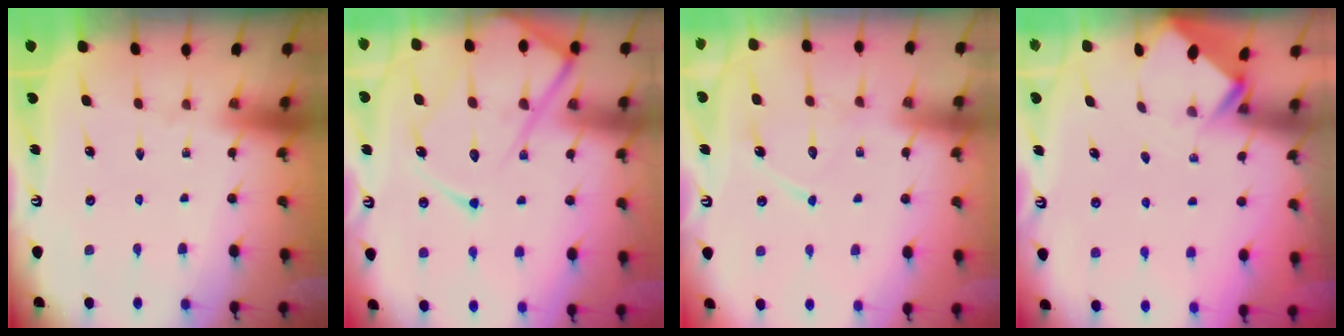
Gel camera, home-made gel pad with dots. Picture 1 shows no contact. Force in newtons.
{"total": 17.6, "press": 17.5, "slide": 1.8}
{"total": 10.8, "press": 10.7, "slide": 0.9}
{"total": 2.7, "press": 2.7, "slide": 0.2}